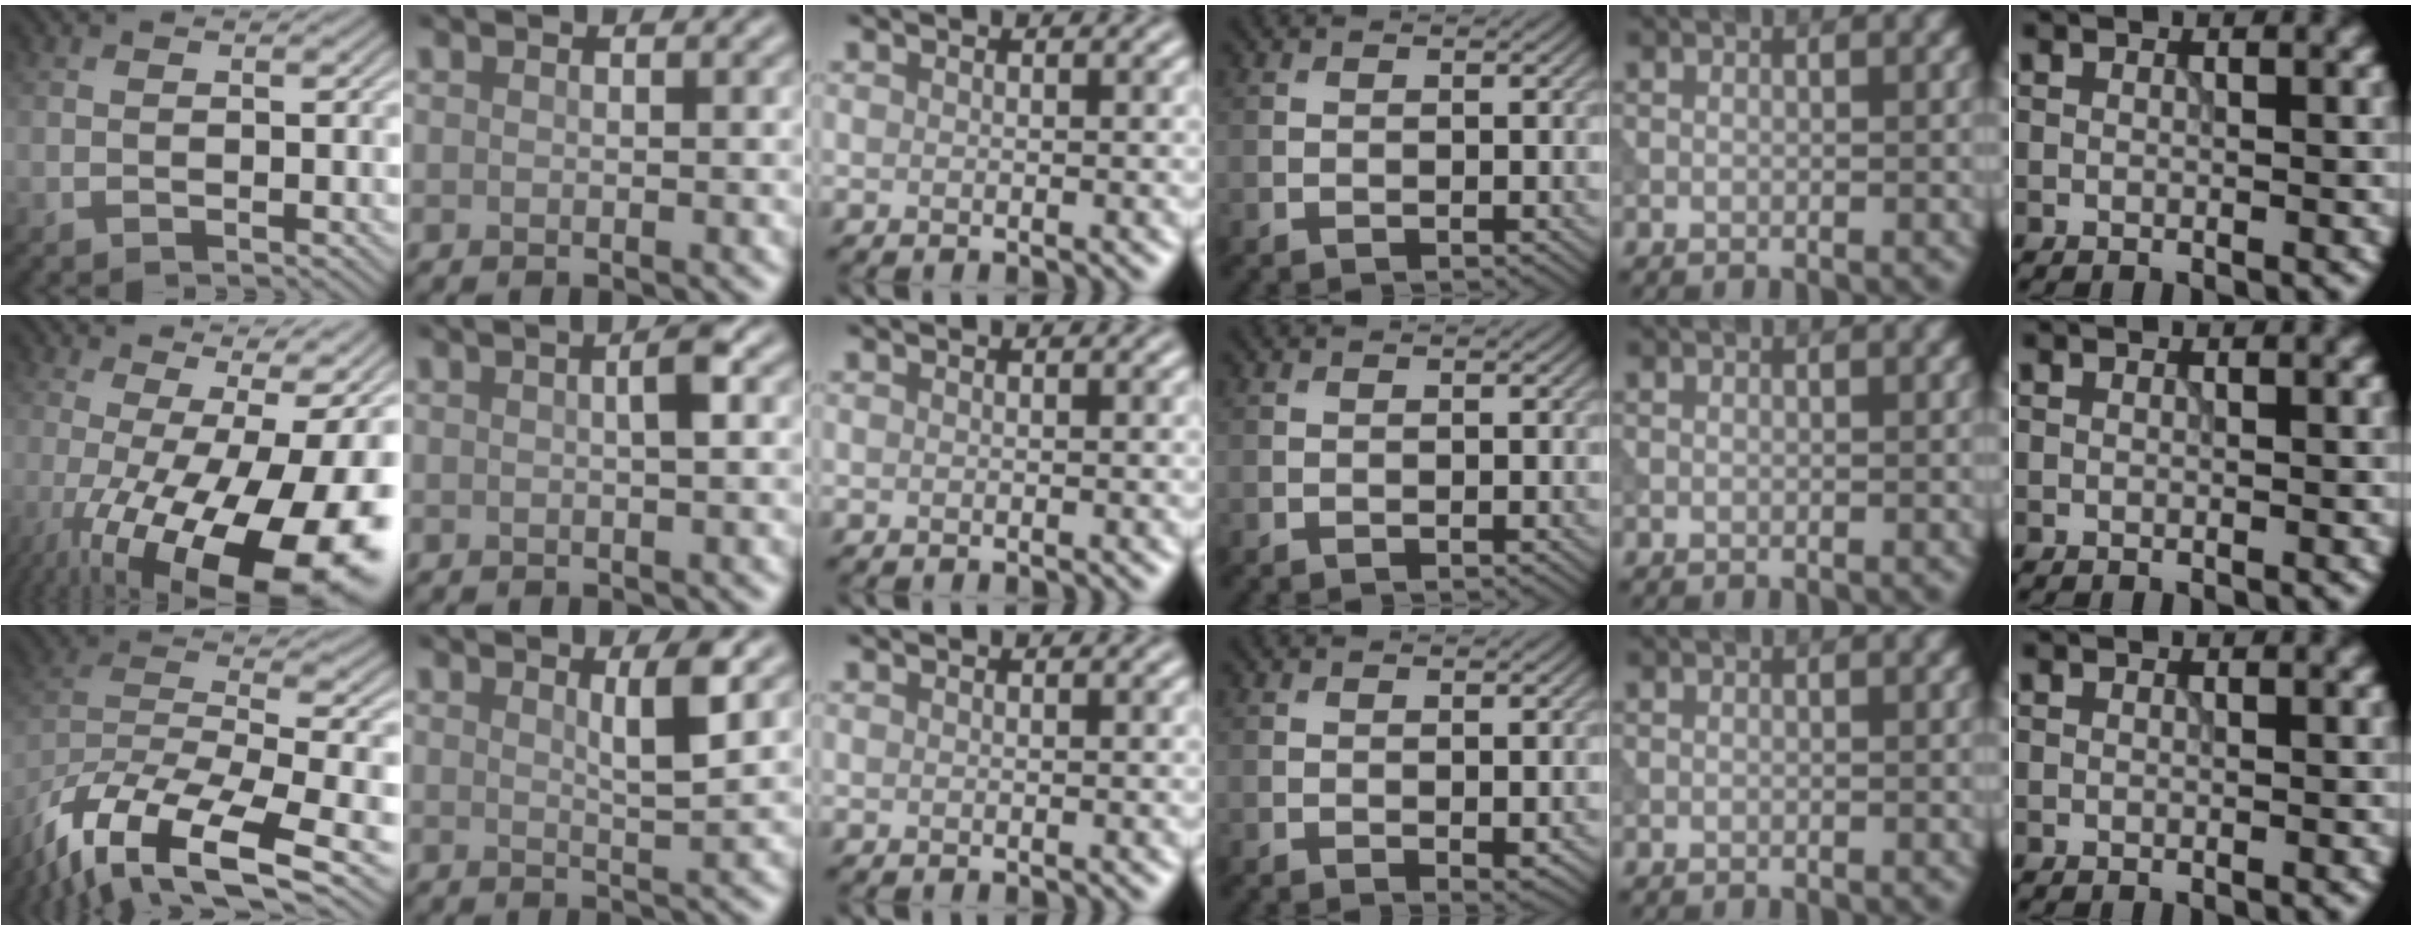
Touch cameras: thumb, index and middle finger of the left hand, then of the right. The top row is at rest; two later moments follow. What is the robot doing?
{"motion": "extract", "object": "tissue"}